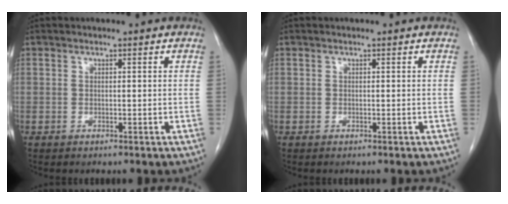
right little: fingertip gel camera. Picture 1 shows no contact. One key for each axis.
{"total": 0.0}